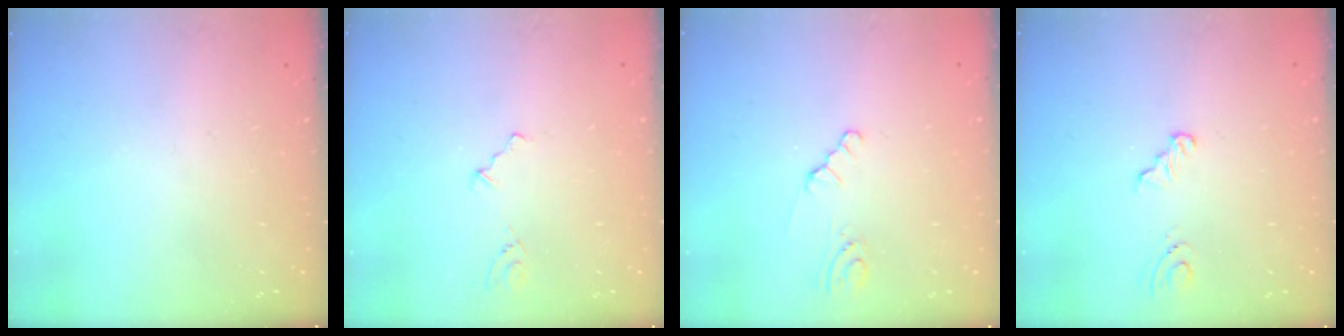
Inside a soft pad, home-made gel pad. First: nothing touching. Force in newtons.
{"total": 1.8, "press": 1.5, "slide": 0.9}
{"total": 1.2, "press": 1.2, "slide": 0.2}
{"total": 2.7, "press": 2.3, "slide": 1.5}